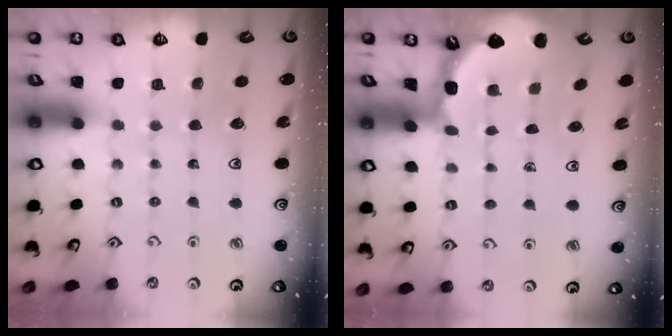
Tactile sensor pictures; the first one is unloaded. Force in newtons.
{"total": 1.9, "press": 1.9, "slide": 0.2}